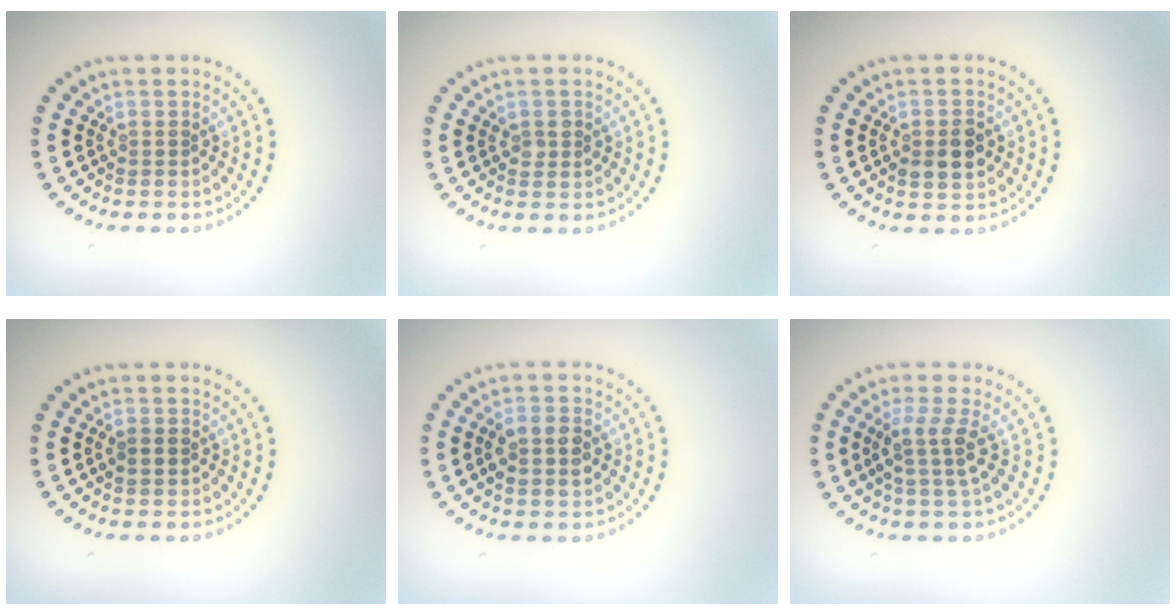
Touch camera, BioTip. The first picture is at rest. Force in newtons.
{"total": 1.0, "press": 1.0, "slide": 0.1}
{"total": 2.8, "press": 2.8, "slide": 0.3}
{"total": 2.0, "press": 2.0, "slide": 0.2}
{"total": 3.5, "press": 3.5, "slide": 0.2}
{"total": 2.7, "press": 2.1, "slide": 1.7}